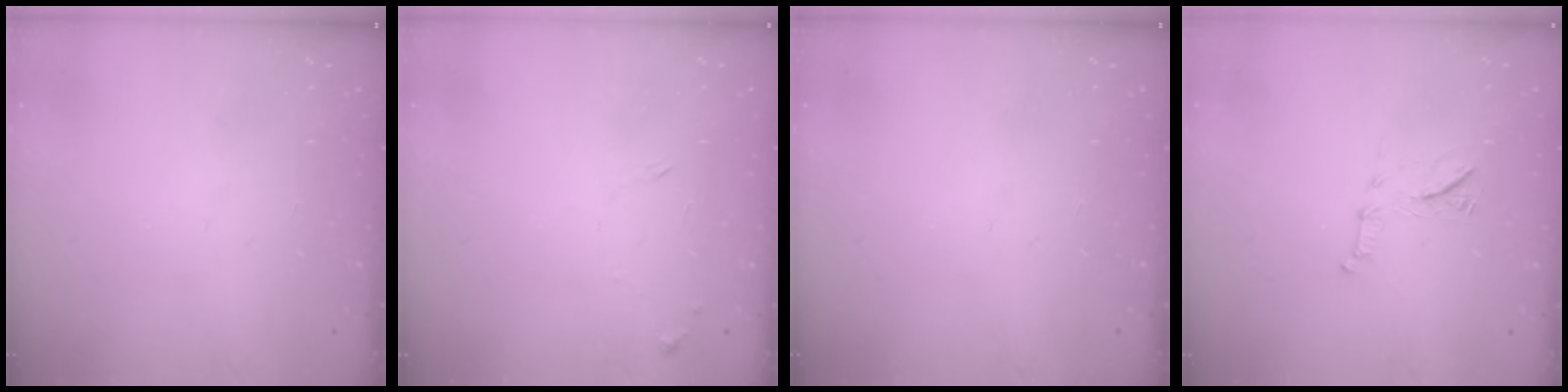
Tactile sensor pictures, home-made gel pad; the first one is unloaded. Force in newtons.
{"total": 5.5, "press": 5.4, "slide": 0.4}
{"total": 0.0}
{"total": 8.6, "press": 8.5, "slide": 1.1}